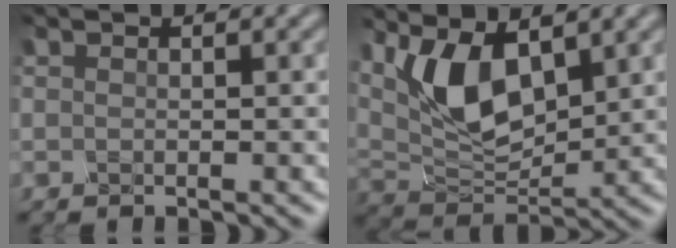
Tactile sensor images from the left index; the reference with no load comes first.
{"total": 7.1, "force": [2.4, 3.4, 5.8], "torque": [-0.117, -0.008, 0.043]}